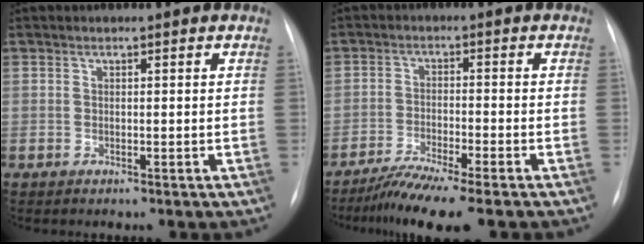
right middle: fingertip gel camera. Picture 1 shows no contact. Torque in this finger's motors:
{"motor_torque": [0.94, -0.93, 0.18, 0.09]}